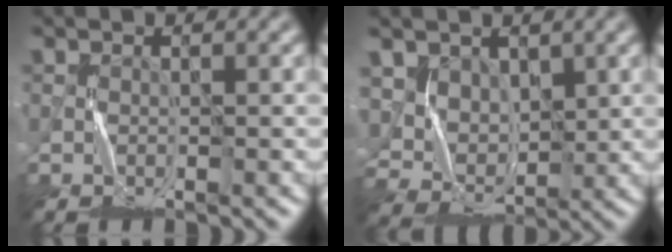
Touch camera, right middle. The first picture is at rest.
{"total": 4.4, "force": [2.4, 3.2, 1.9], "torque": [-0.049, -0.003, 0.050]}